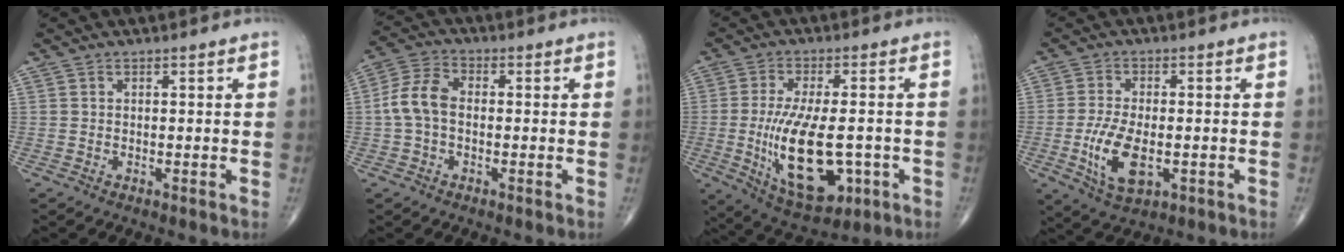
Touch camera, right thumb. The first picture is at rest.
{"total": 7.1, "force": [-0.5, 4.6, 5.4], "torque": [-0.112, 0.022, -0.018]}
{"total": 16.8, "force": [-3.3, 7.6, 14.6], "torque": [-0.255, -0.006, -0.034]}
{"total": 9.3, "force": [-2.2, 4.5, 7.8], "torque": [-0.151, -0.004, -0.035]}